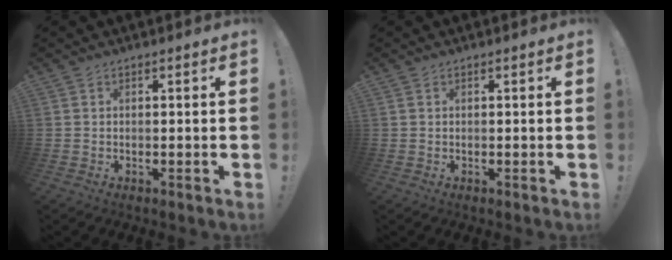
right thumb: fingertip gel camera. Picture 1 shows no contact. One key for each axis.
{"total": 0.5, "fx": 0.4, "fy": 0.3, "fz": 0.2, "tx": -0.011, "ty": 0.005, "tz": 0.009}